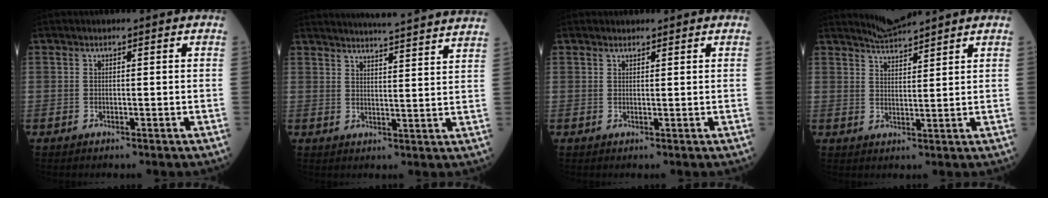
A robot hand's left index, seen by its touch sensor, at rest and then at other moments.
{"total": 18.3, "force": [17.3, -0.9, 5.9], "torque": [-0.095, -0.030, 0.214]}
{"total": 0.7, "force": [0.7, 0.3, 0.0], "torque": [-0.005, 0.002, 0.012]}
{"total": 3.9, "force": [3.8, -0.4, 0.5], "torque": [-0.017, 0.006, 0.076]}